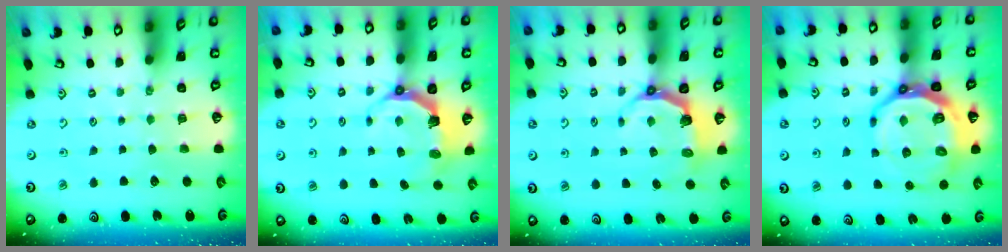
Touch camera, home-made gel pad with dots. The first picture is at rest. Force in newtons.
{"total": 6.5, "press": 4.8, "slide": 4.3}
{"total": 5.0, "press": 3.4, "slide": 3.7}
{"total": 17.3, "press": 16.8, "slide": 4.4}